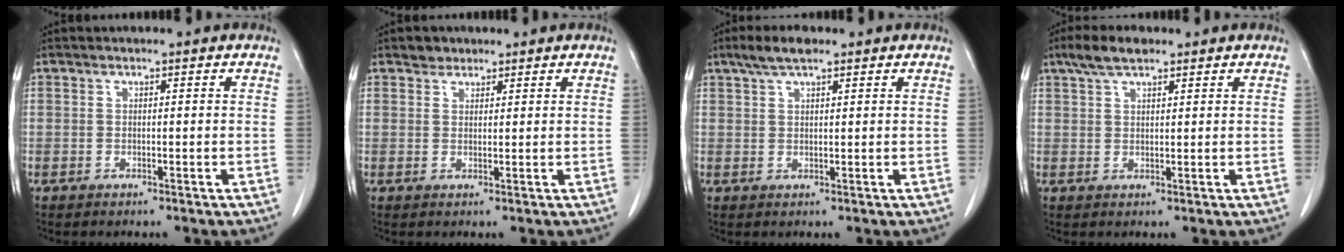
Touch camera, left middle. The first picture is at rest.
{"total": 1.8, "force": [1.4, 1.2, 0.1], "torque": [0.000, 0.002, 0.021]}
{"total": 4.1, "force": [2.9, 1.0, 2.7], "torque": [-0.059, 0.013, 0.056]}
{"total": 4.4, "force": [3.2, 1.4, 2.7], "torque": [-0.063, 0.014, 0.061]}